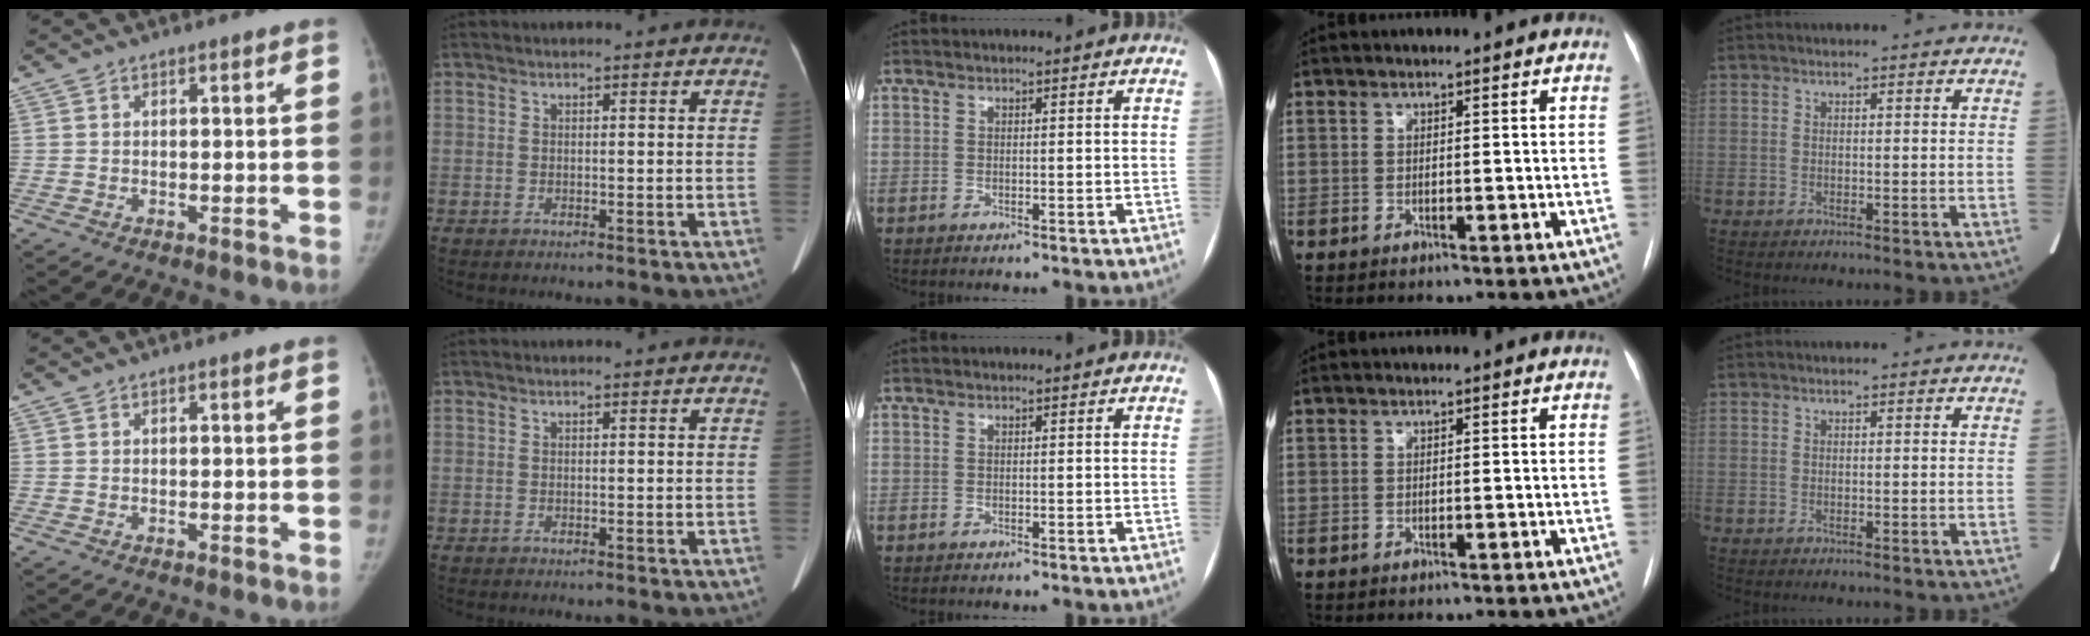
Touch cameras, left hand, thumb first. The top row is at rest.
{}